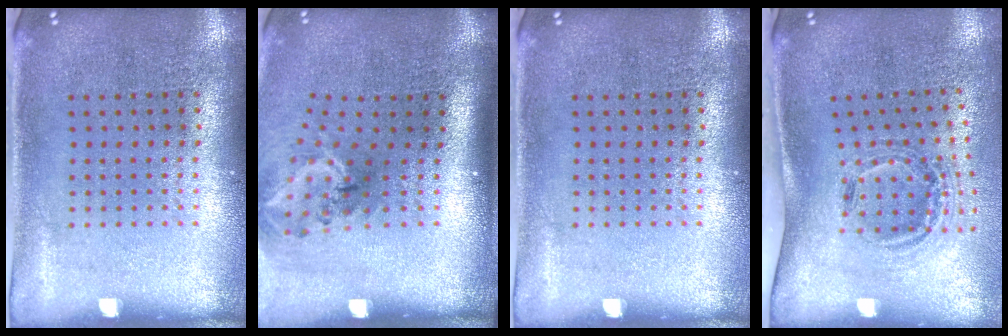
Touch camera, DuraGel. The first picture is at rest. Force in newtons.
{"total": 2.0, "press": 1.3, "slide": 1.5}
{"total": 0.0}
{"total": 1.2, "press": 1.0, "slide": 0.7}